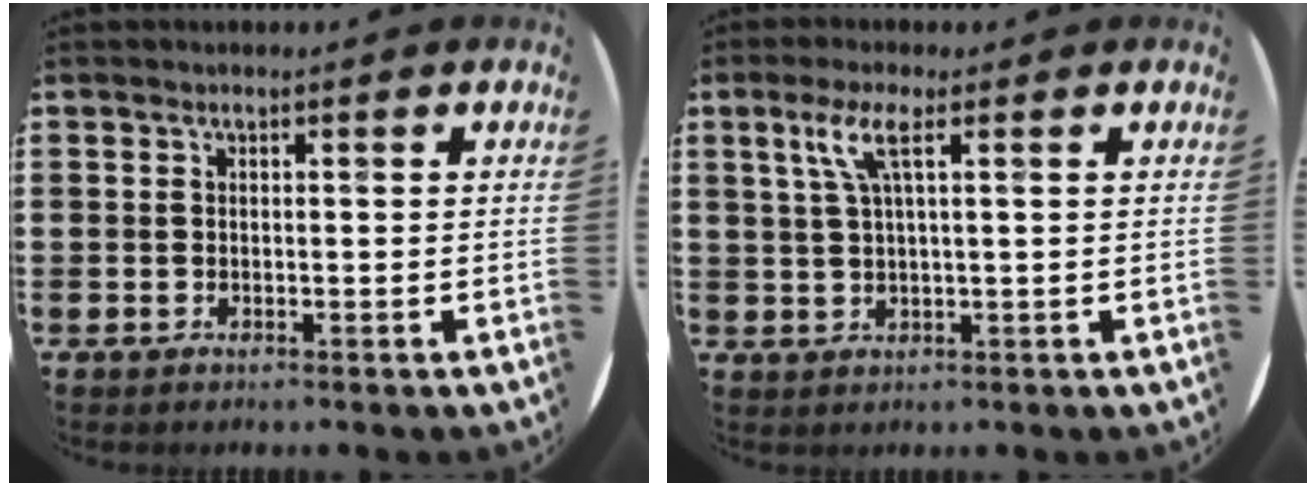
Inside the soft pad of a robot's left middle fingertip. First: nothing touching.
{"total": 4.1, "force": [1.8, 0.6, 3.7], "torque": [-0.078, 0.007, 0.028]}